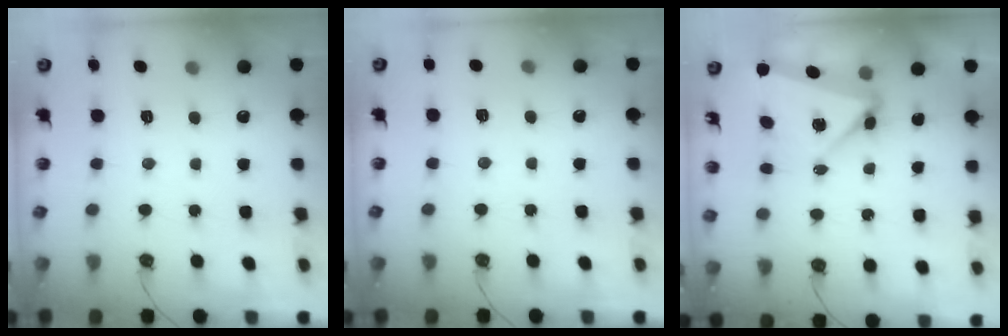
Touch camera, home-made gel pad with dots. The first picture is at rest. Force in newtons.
{"total": 3.3, "press": 2.2, "slide": 2.4}
{"total": 6.1, "press": 5.2, "slide": 3.2}